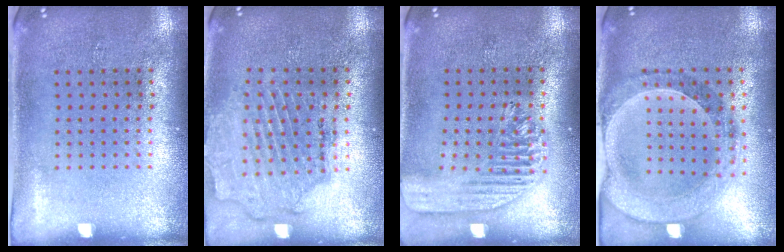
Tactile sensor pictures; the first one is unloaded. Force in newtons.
{"total": 1.6, "press": 1.6, "slide": 0.4}
{"total": 1.7, "press": 1.5, "slide": 0.7}
{"total": 1.5, "press": 1.5, "slide": 0.3}